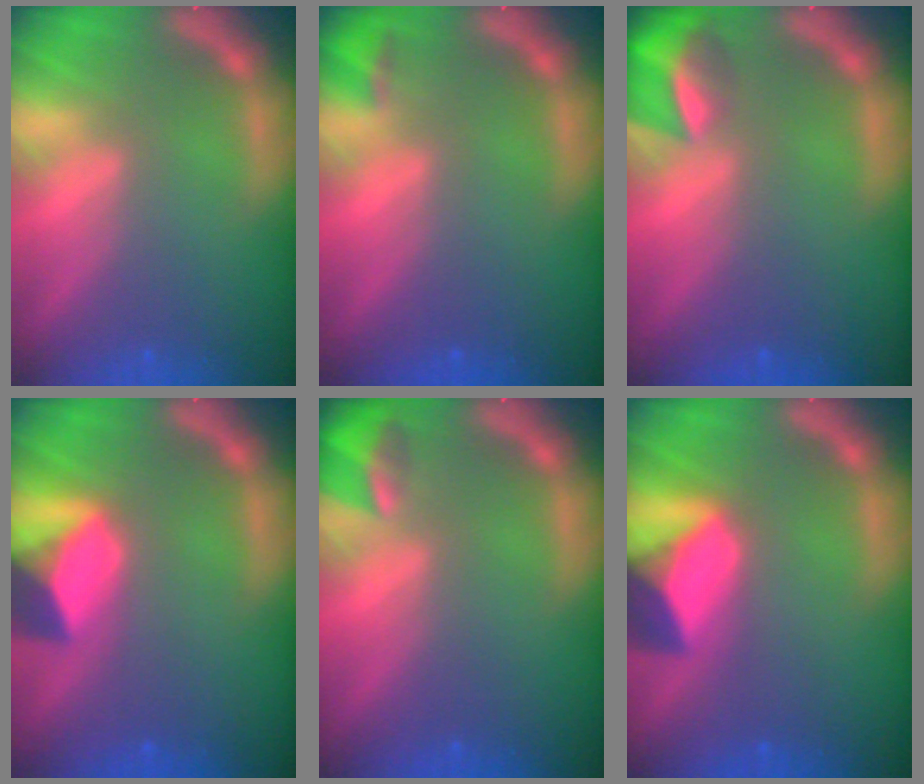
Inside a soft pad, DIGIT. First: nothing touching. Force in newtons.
{"total": 1.4}
{"total": 4.9}
{"total": 5.9}
{"total": 2.9}
{"total": 7.5}